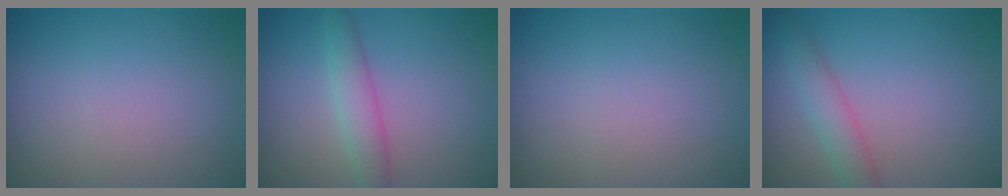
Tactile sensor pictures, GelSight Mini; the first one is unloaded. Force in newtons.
{"total": 2.7, "press": 2.7, "slide": 0.1}
{"total": 0.0}
{"total": 2.7, "press": 2.7, "slide": 0.2}